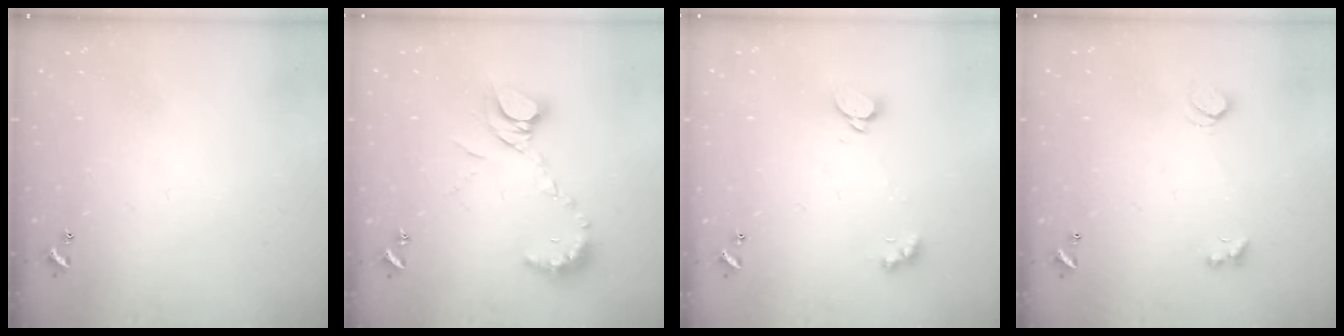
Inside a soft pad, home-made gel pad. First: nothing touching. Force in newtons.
{"total": 9.8, "press": 9.8, "slide": 1.0}
{"total": 2.1, "press": 2.1, "slide": 0.3}
{"total": 2.3, "press": 1.9, "slide": 1.1}